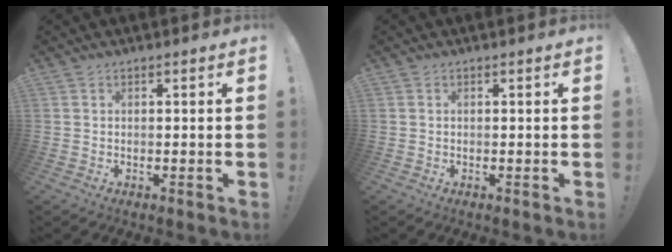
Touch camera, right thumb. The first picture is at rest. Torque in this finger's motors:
{"motor_torque": [0.11, 0.01, -0.15, 0.10, -0.03]}